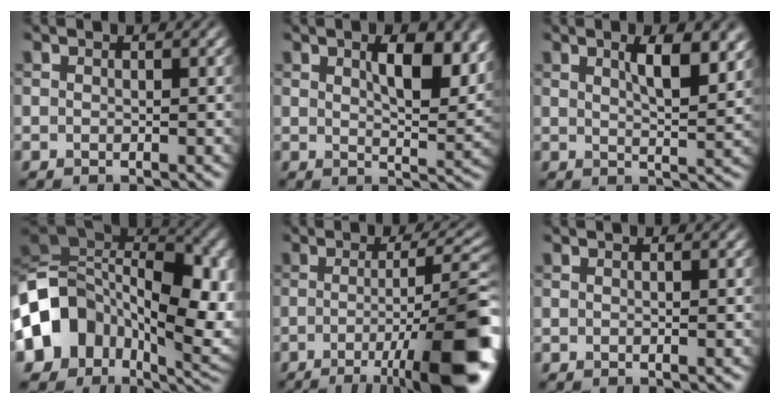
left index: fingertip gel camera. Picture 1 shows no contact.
{"total": 6.3, "force": [2.6, 2.5, 5.1], "torque": [-0.077, -0.005, 0.045]}
{"total": 5.2, "force": [2.3, 1.6, 4.3], "torque": [-0.061, -0.001, 0.038]}
{"total": 14.8, "force": [-0.3, 10.7, 10.2], "torque": [-0.204, 0.007, 0.001]}
{"total": 13.7, "force": [-5.1, 3.4, 12.3], "torque": [-0.162, -0.008, -0.077]}
{"total": 0.9, "force": [-0.1, 0.1, 0.9], "torque": [-0.011, 0.000, -0.001]}